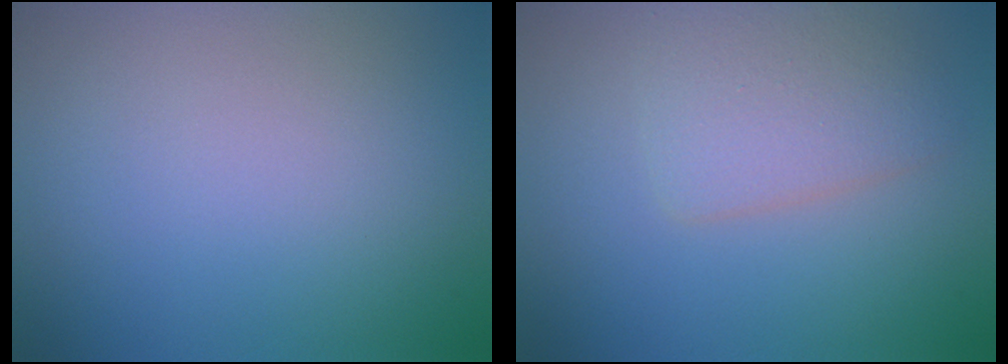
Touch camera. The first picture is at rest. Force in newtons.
{"total": 3.2, "press": 3.2, "slide": 0.1}